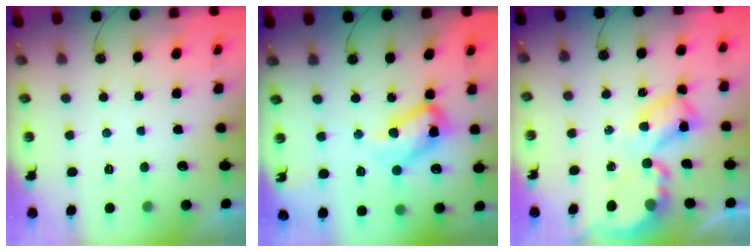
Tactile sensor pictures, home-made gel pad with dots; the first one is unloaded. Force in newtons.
{"total": 16.4, "press": 16.4, "slide": 1.5}
{"total": 8.9, "press": 8.9, "slide": 0.5}